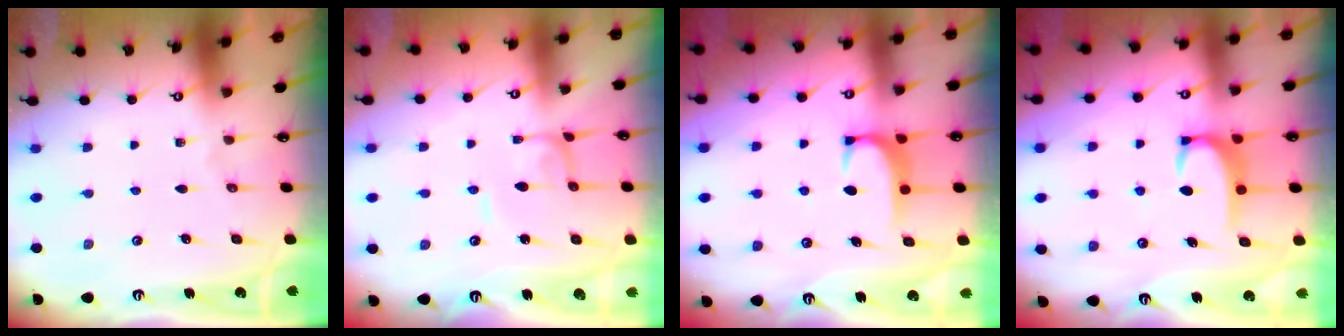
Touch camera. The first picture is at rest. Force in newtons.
{"total": 2.1, "press": 2.1, "slide": 0.1}
{"total": 2.0, "press": 1.9, "slide": 0.5}
{"total": 3.5, "press": 3.5, "slide": 0.5}